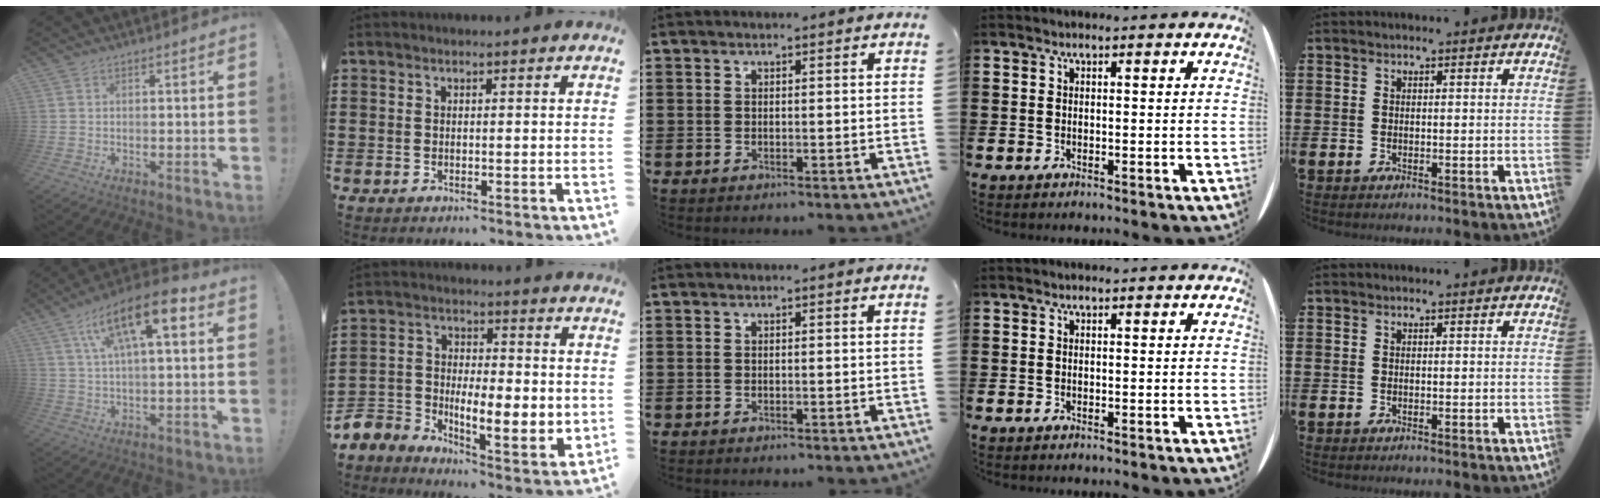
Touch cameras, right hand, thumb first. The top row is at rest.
{"thumb": {"total": 14.8, "force": [6.1, 4.4, 12.7], "torque": [-0.216, -0.014, 0.098]}, "index": {"total": 7.3, "force": [-1.9, 4.9, 5.0], "torque": [-0.111, -0.011, -0.032]}}